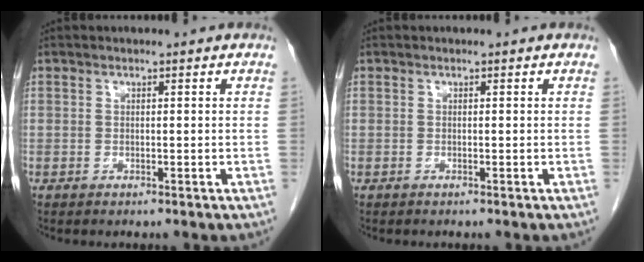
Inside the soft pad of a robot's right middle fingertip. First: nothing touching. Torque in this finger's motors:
{"motor_torque": [0.08, -0.03, -0.02, 0.00]}